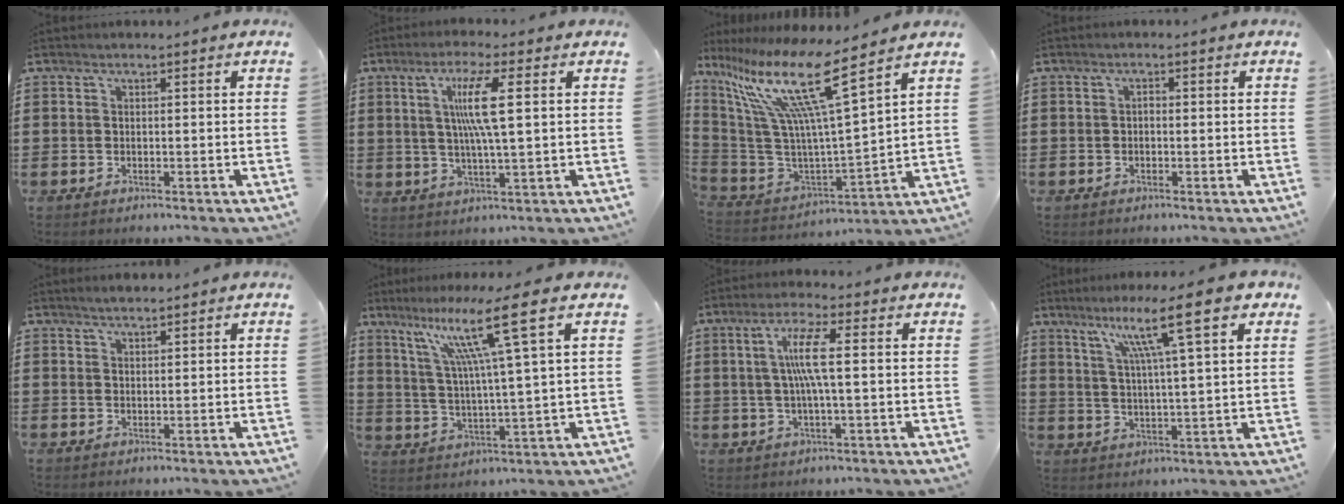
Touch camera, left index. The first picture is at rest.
{"total": 7.8, "force": [2.0, 0.8, 7.5], "torque": [-0.156, -0.002, 0.026]}
{"total": 15.0, "force": [9.1, 1.3, 11.8], "torque": [-0.274, -0.066, 0.138]}
{"total": 0.7, "force": [-0.5, 0.3, 0.4], "torque": [-0.011, -0.002, -0.009]}
{"total": 1.3, "force": [1.2, 0.2, 0.3], "torque": [-0.008, 0.003, 0.022]}
{"total": 12.7, "force": [6.9, -0.4, 10.6], "torque": [-0.213, -0.013, 0.104]}
{"total": 6.6, "force": [0.7, 1.1, 6.5], "torque": [-0.133, 0.002, 0.005]}
{"total": 12.3, "force": [7.5, 0.9, 9.7], "torque": [-0.174, -0.020, 0.116]}